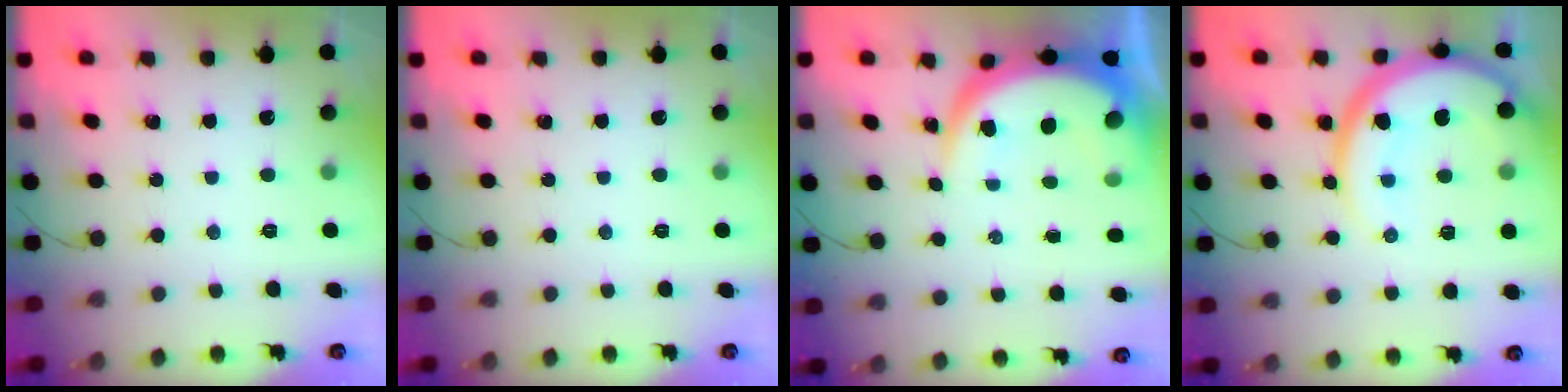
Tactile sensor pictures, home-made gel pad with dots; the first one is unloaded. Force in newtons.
{"total": 0.0}
{"total": 13.5, "press": 13.5, "slide": 1.3}
{"total": 15.9, "press": 15.8, "slide": 1.5}